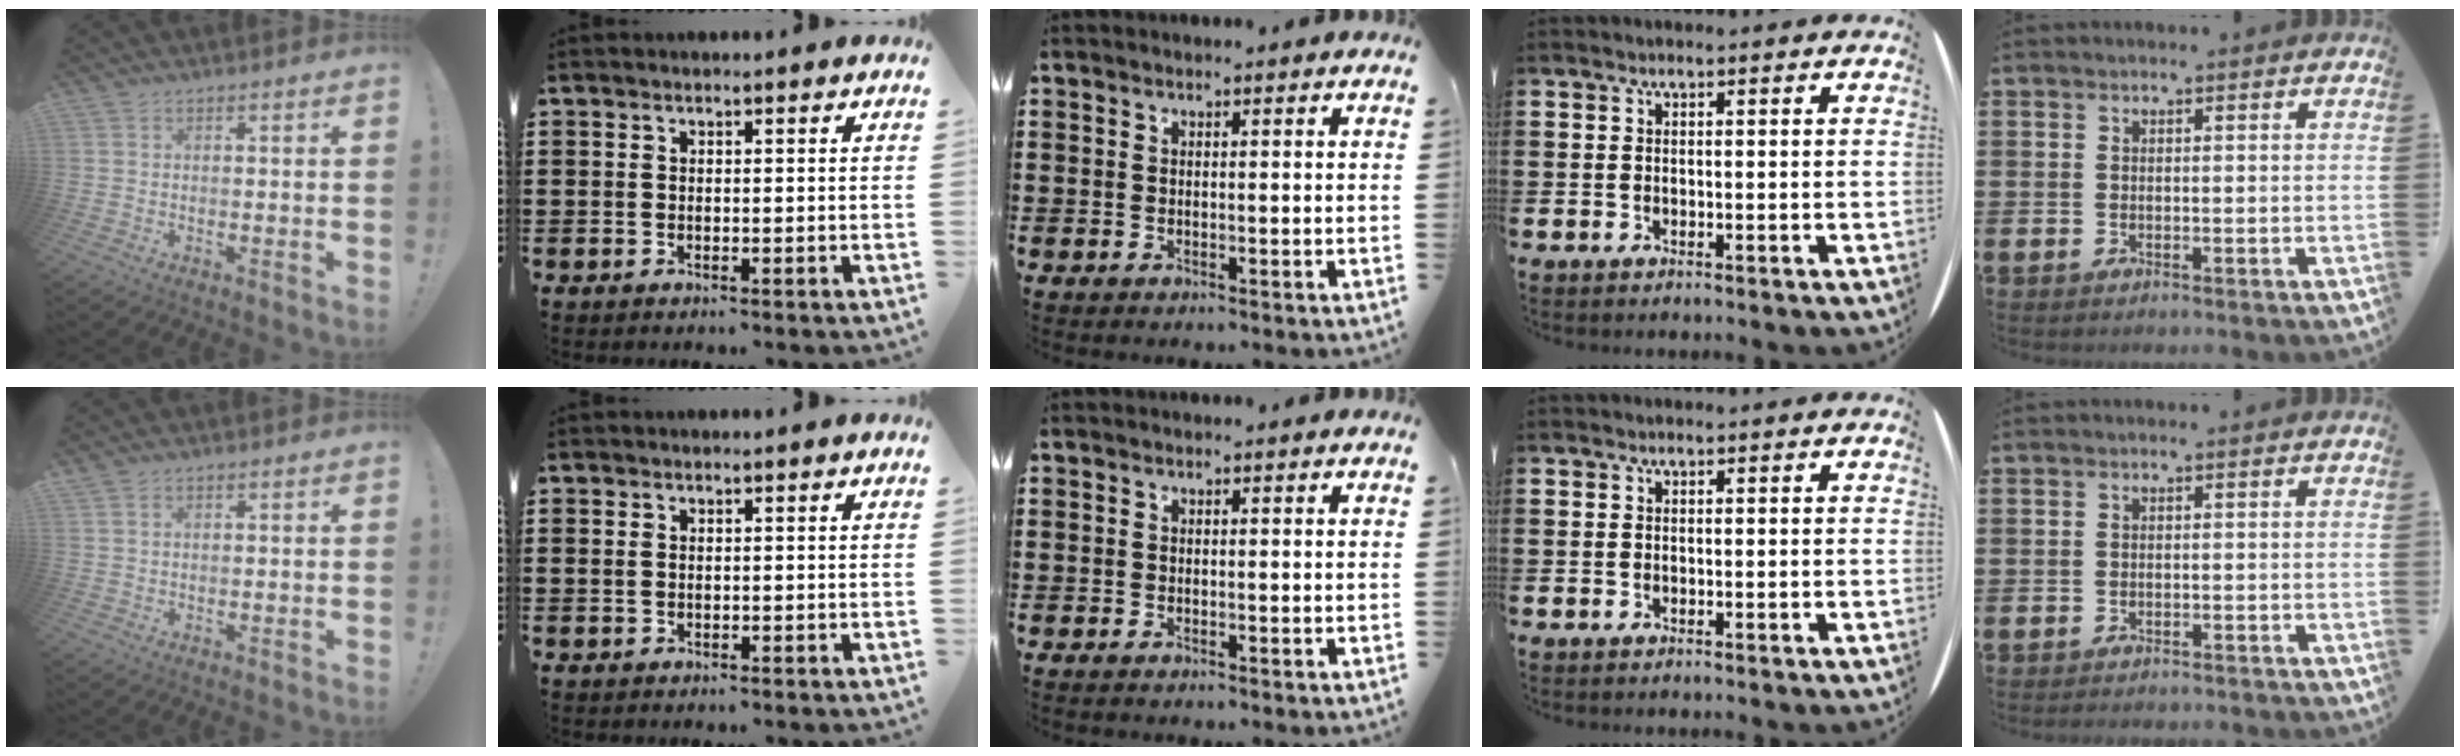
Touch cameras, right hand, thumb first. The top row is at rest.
{"thumb": {"total": 1.2, "force": [0.9, 0.7, 0.6], "torque": [-0.005, -0.002, 0.016]}, "index": {"total": 0.6, "force": [0.2, 0.3, 0.5], "torque": [-0.011, 0.003, 0.002]}, "little": {"total": 0.9, "force": [-0.9, -0.1, 0.0], "torque": [-0.001, 0.000, -0.019]}}